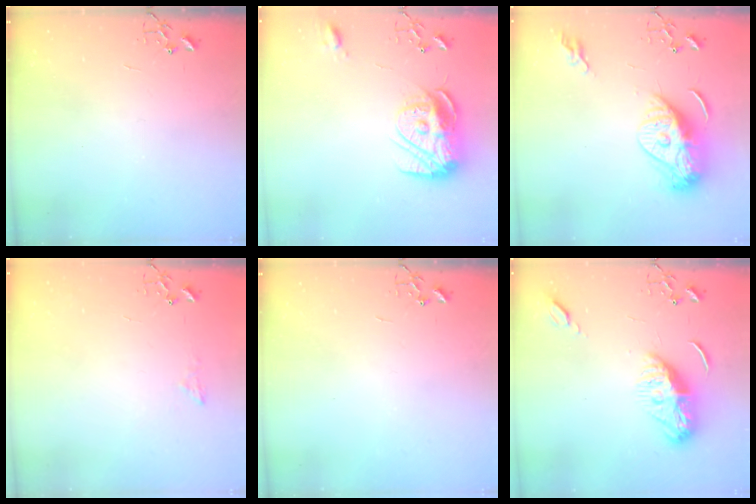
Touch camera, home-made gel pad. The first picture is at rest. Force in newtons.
{"total": 14.9, "press": 14.9, "slide": 1.4}
{"total": 15.5, "press": 15.4, "slide": 1.3}
{"total": 5.9, "press": 5.9, "slide": 0.8}
{"total": 0.0}
{"total": 11.3, "press": 11.3, "slide": 0.3}